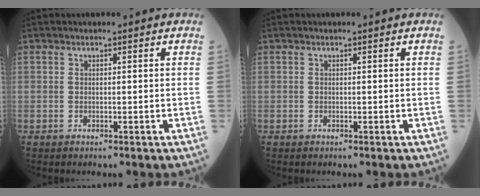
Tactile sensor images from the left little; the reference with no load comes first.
{"total": 0.0}